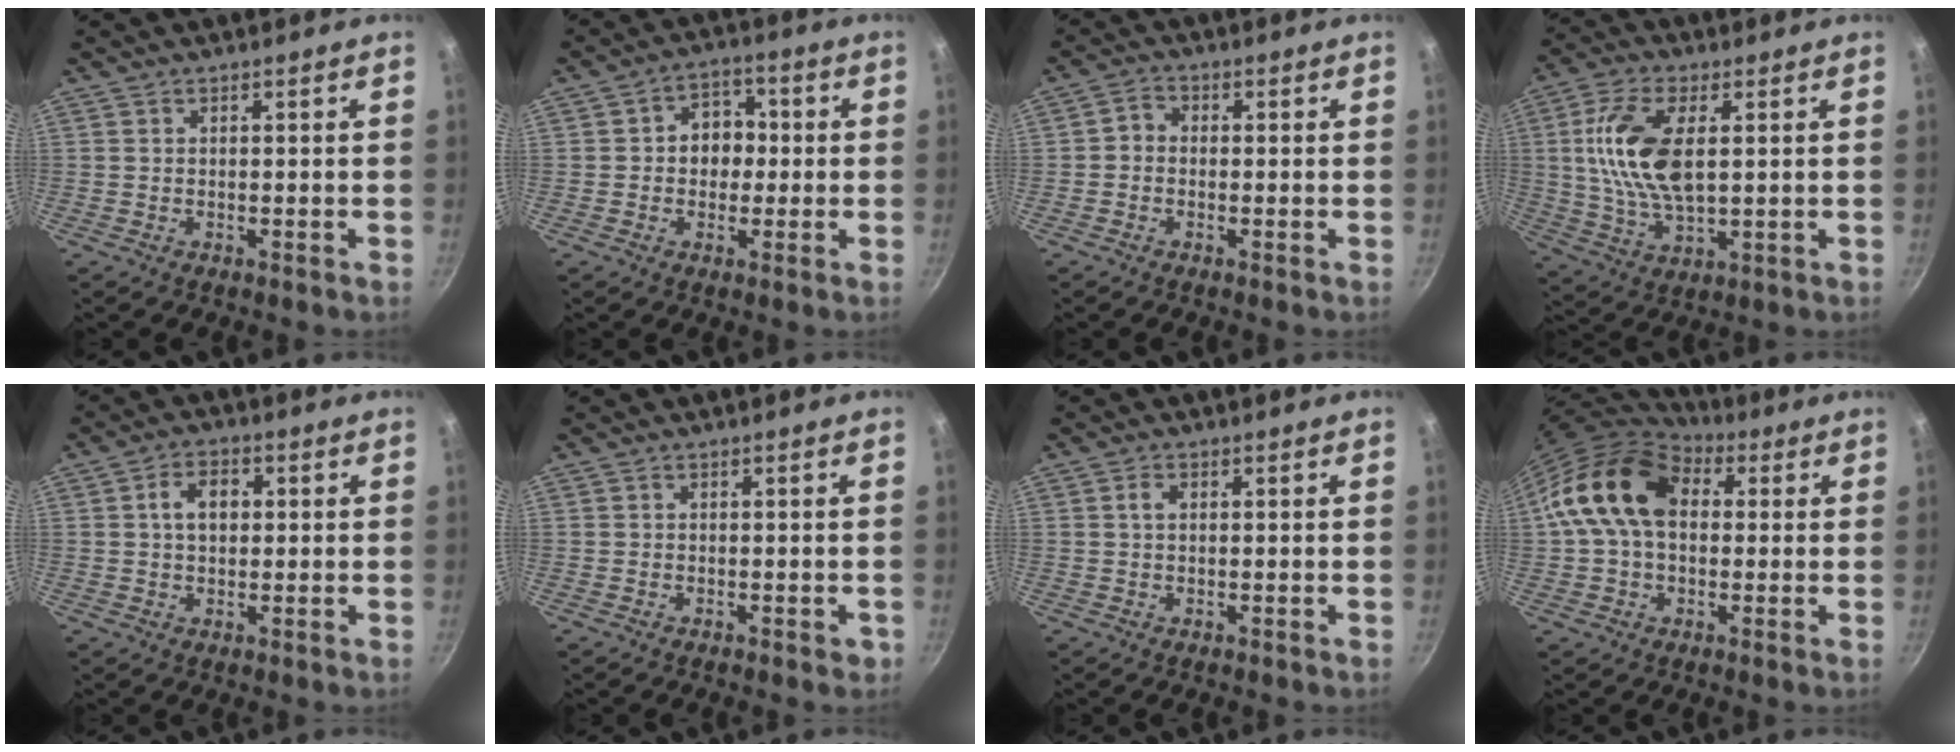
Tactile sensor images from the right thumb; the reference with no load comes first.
{"total": 6.8, "force": [0.0, 5.6, 3.9], "torque": [-0.006, 0.014, -0.007]}
{"total": 2.7, "force": [-0.5, 2.3, 1.3], "torque": [-0.016, 0.011, -0.021]}
{"total": 14.2, "force": [2.3, 7.2, 12.0], "torque": [-0.230, 0.001, 0.044]}
{"total": 5.4, "force": [0.8, 3.9, 3.7], "torque": [-0.043, 0.011, 0.007]}
{"total": 1.4, "force": [-0.6, 0.9, 0.9], "torque": [-0.004, 0.004, -0.008]}
{"total": 1.4, "force": [0.2, 1.0, 1.0], "torque": [-0.018, 0.003, 0.003]}
{"total": 15.9, "force": [2.3, 11.2, 11.1], "torque": [-0.175, 0.027, 0.024]}